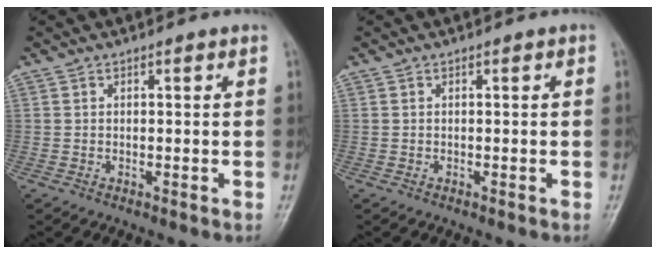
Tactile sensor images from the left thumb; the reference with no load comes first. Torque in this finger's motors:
{"motor_torque": [0.00, 0.00, -0.02, -0.03, 0.00]}